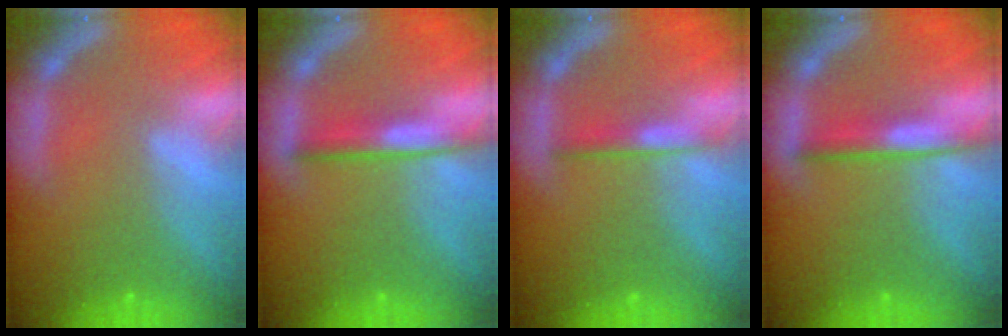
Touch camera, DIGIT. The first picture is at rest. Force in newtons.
{"total": 3.0}
{"total": 2.0}
{"total": 3.0}